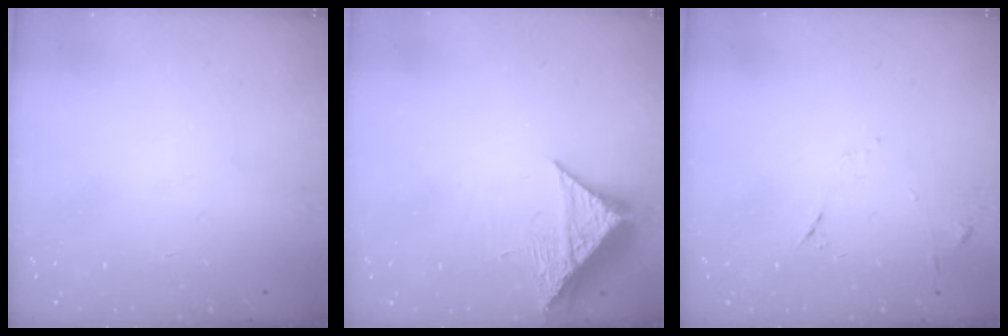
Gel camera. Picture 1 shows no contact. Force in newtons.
{"total": 8.1, "press": 8.1, "slide": 0.3}
{"total": 7.1, "press": 7.1, "slide": 0.7}